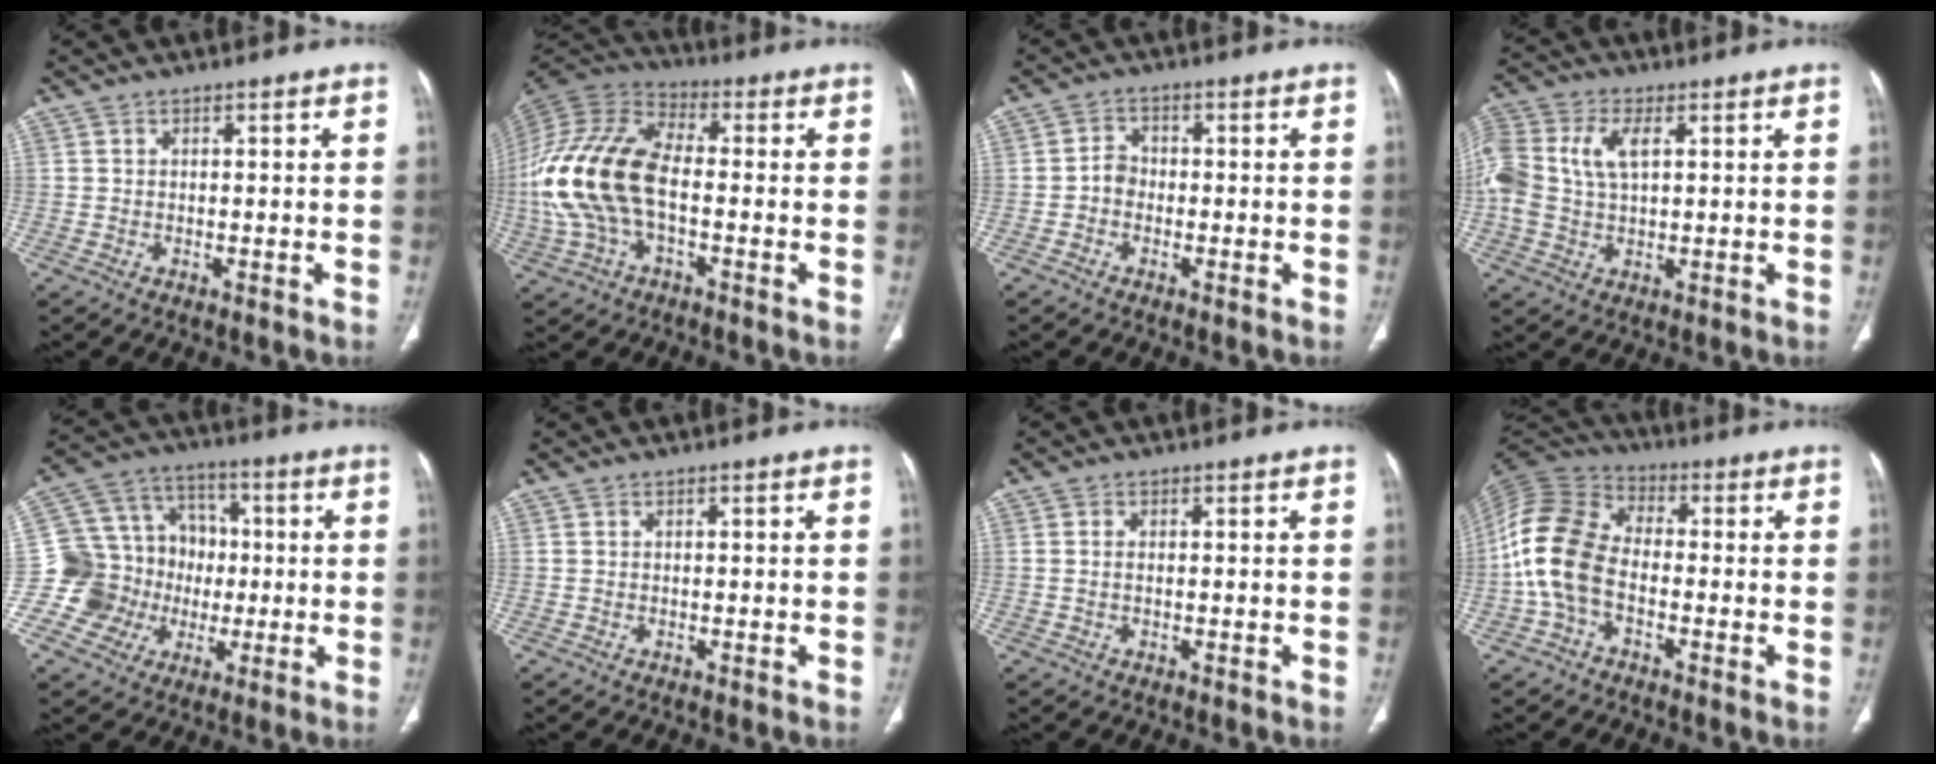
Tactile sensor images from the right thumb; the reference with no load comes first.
{"total": 18.7, "force": [-2.2, 10.3, 15.5], "torque": [-0.334, 0.030, -0.043]}
{"total": 3.0, "force": [-0.9, 2.5, 1.4], "torque": [-0.011, 0.012, -0.026]}
{"total": 13.3, "force": [2.9, 8.1, 10.1], "torque": [-0.254, 0.013, 0.054]}
{"total": 15.2, "force": [-1.9, 14.1, 5.6], "torque": [-0.064, 0.050, -0.026]}
{"total": 0.0}
{"total": 0.8, "force": [0.0, 0.4, 0.7], "torque": [-0.020, 0.001, 0.002]}
{"total": 13.0, "force": [-2.6, 8.4, 9.6], "torque": [-0.201, 0.032, -0.063]}